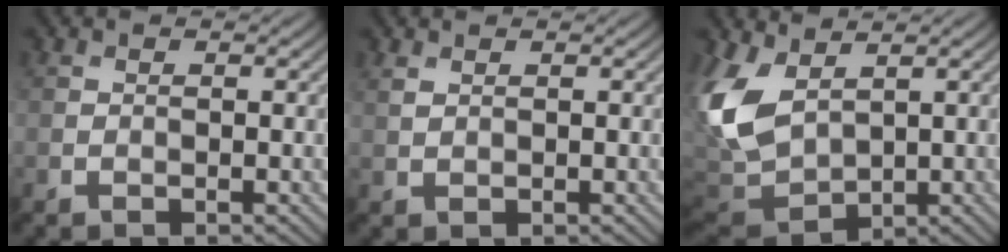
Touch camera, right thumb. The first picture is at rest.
{"total": 1.0, "force": [0.7, 0.4, 0.5], "torque": [-0.020, -0.001, 0.019]}
{"total": 9.5, "force": [2.7, 6.0, 6.9], "torque": [-0.203, 0.001, 0.051]}